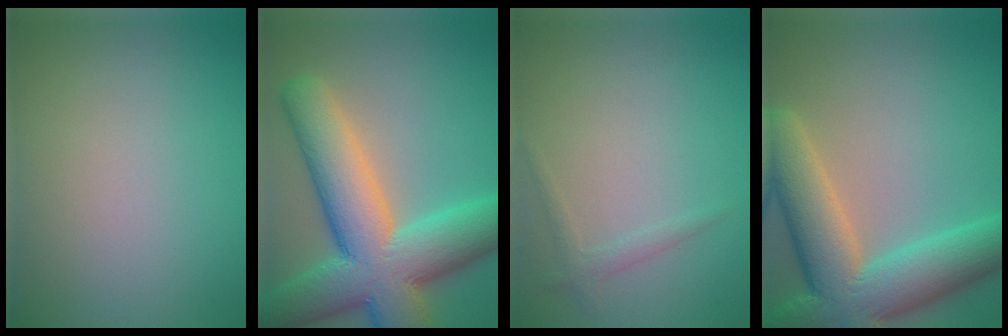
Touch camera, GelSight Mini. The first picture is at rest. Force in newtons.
{"total": 14.0, "press": 13.9, "slide": 0.8}
{"total": 1.2, "press": 1.2, "slide": 0.1}
{"total": 12.3, "press": 12.2, "slide": 1.1}